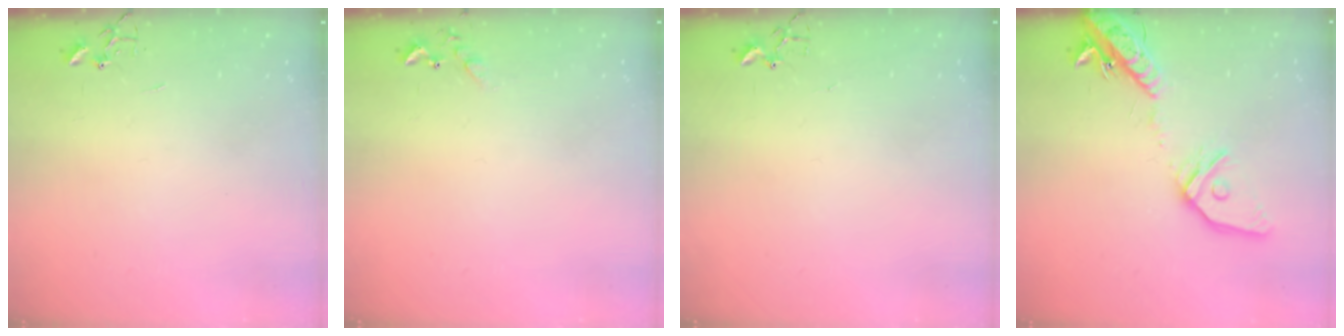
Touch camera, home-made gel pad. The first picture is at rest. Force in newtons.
{"total": 5.5, "press": 5.5, "slide": 0.6}
{"total": 7.3, "press": 7.3, "slide": 0.5}
{"total": 18.0, "press": 17.6, "slide": 3.9}